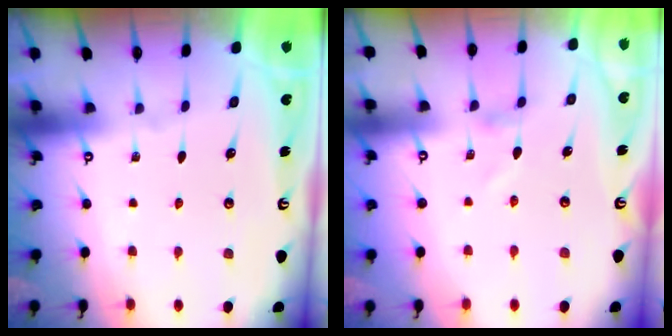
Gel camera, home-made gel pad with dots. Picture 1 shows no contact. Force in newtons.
{"total": 0.6, "press": 0.6, "slide": 0.2}